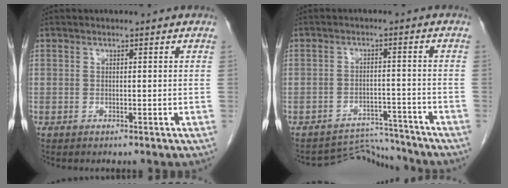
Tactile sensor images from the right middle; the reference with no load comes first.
{"total": 5.9, "force": [-5.5, 0.3, -2.2], "torque": [0.039, 0.016, -0.082]}